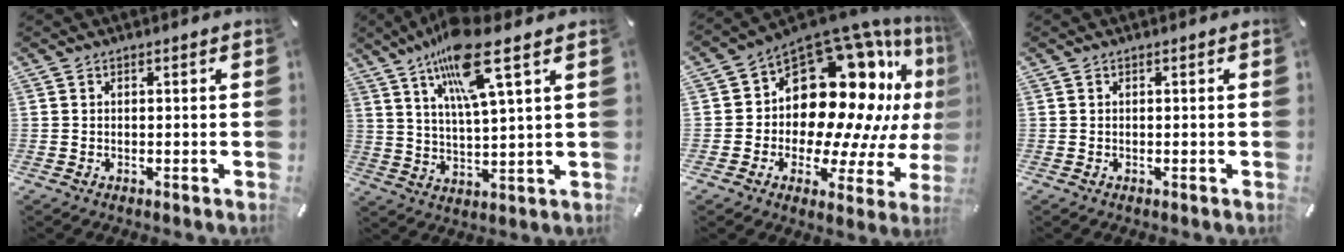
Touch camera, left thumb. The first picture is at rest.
{"total": 14.7, "force": [8.9, 2.4, 11.4], "torque": [-0.214, -0.024, 0.147]}
{"total": 20.3, "force": [7.9, 12.6, 13.9], "torque": [-0.201, -0.095, 0.146]}
{"total": 0.0}